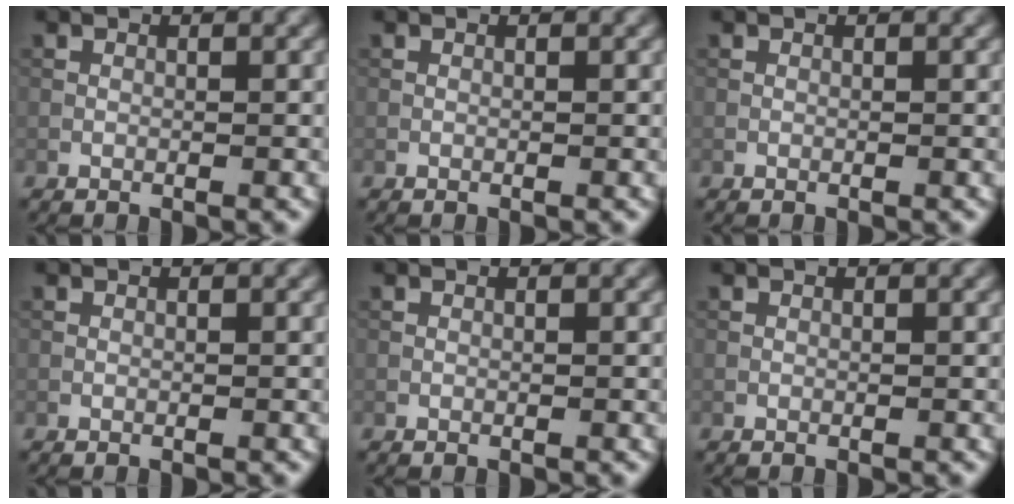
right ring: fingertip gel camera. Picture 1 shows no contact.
{"total": 0.0}
{"total": 0.0}
{"total": 0.0}
{"total": 0.0}
{"total": 0.0}